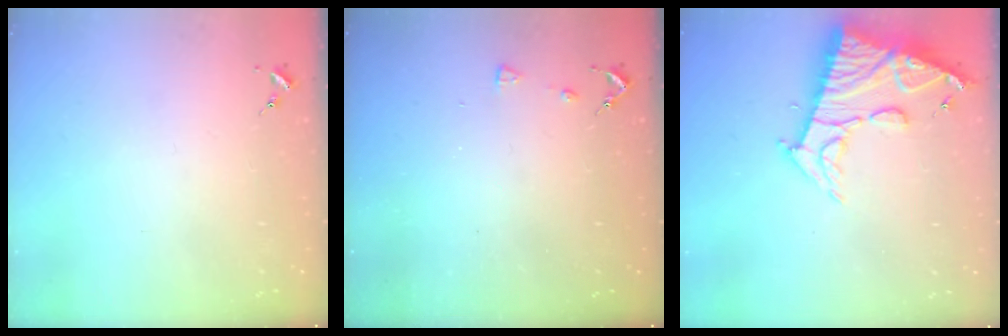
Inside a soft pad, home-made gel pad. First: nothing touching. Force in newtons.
{"total": 3.6, "press": 3.5, "slide": 0.5}
{"total": 16.0, "press": 15.9, "slide": 1.6}